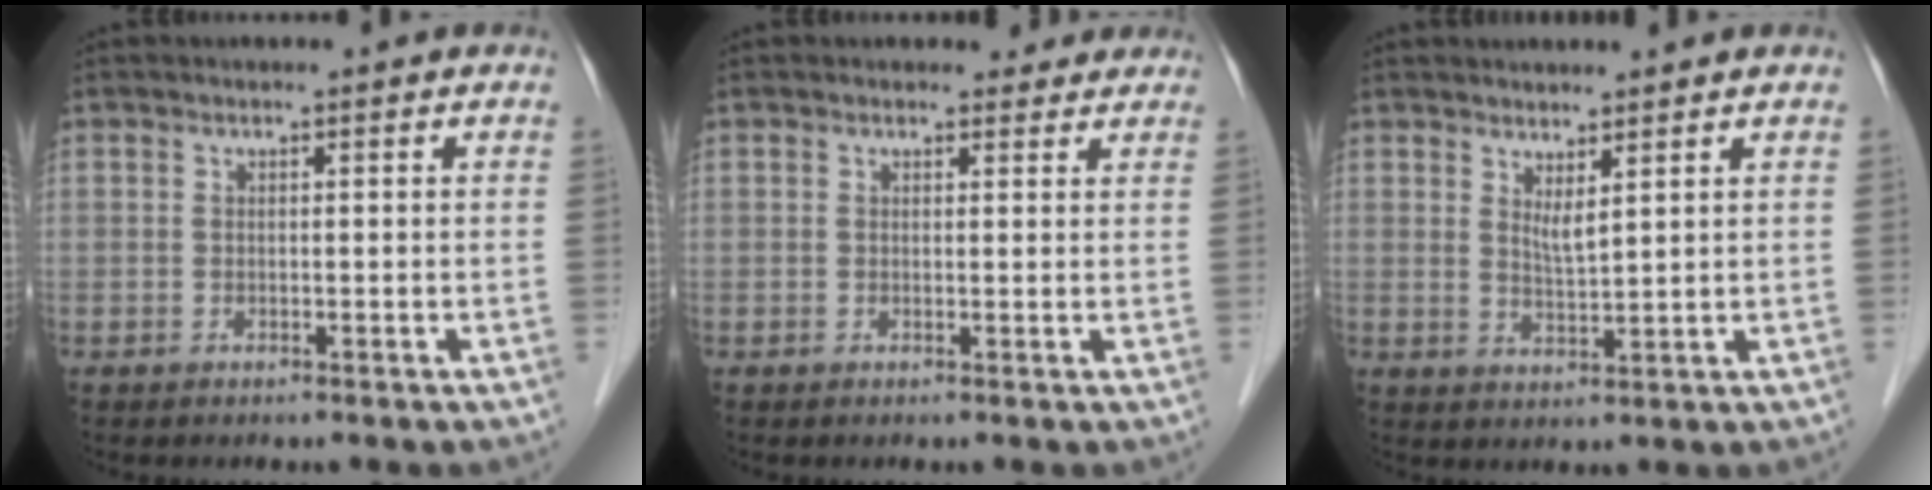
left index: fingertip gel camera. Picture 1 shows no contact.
{"total": 2.3, "force": [2.0, 1.2, 0.0], "torque": [0.005, 0.001, 0.015]}
{"total": 2.4, "force": [1.6, 0.1, 1.8], "torque": [-0.041, -0.013, 0.036]}